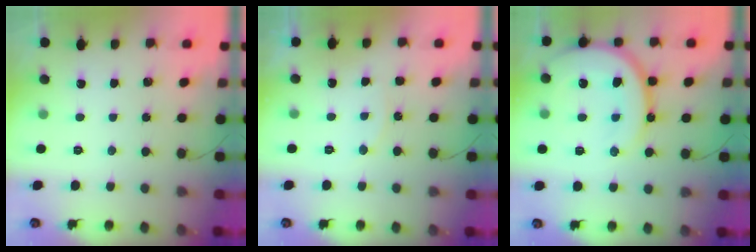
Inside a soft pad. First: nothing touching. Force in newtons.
{"total": 5.6, "press": 5.6, "slide": 0.7}
{"total": 17.8, "press": 17.7, "slide": 1.8}